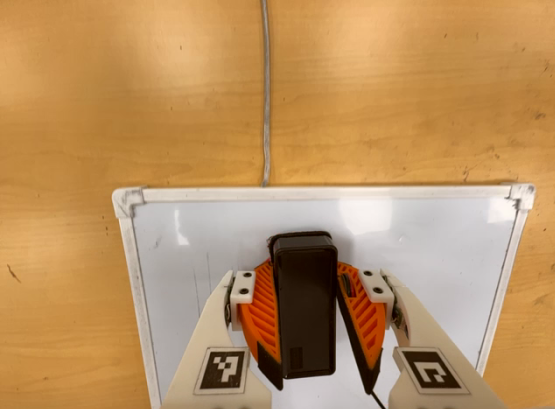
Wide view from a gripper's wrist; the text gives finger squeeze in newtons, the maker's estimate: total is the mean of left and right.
{"total": 15.5, "left": 17.2, "right": 13.7}